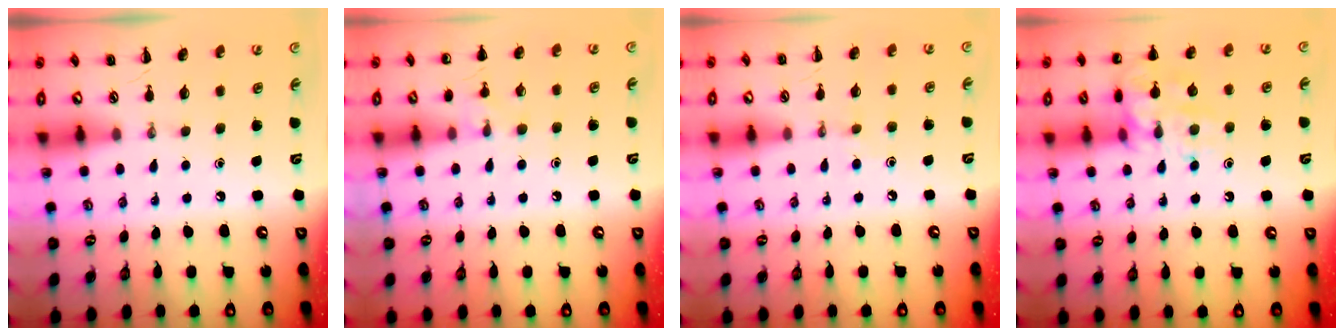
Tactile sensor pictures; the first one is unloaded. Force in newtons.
{"total": 7.7, "press": 7.3, "slide": 2.2}
{"total": 2.7, "press": 2.5, "slide": 0.9}
{"total": 14.7, "press": 14.7, "slide": 0.4}